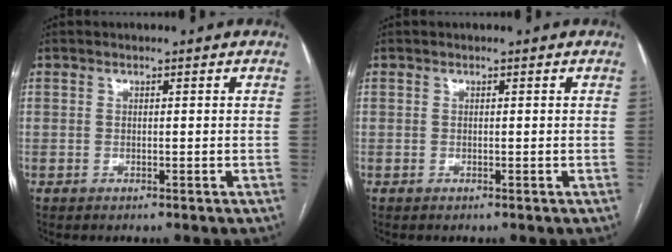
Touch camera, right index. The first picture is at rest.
{"total": 0.0}